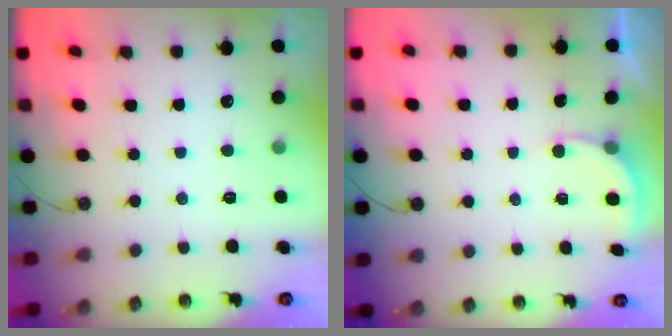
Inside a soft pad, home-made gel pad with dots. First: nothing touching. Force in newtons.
{"total": 2.6, "press": 2.6, "slide": 0.2}